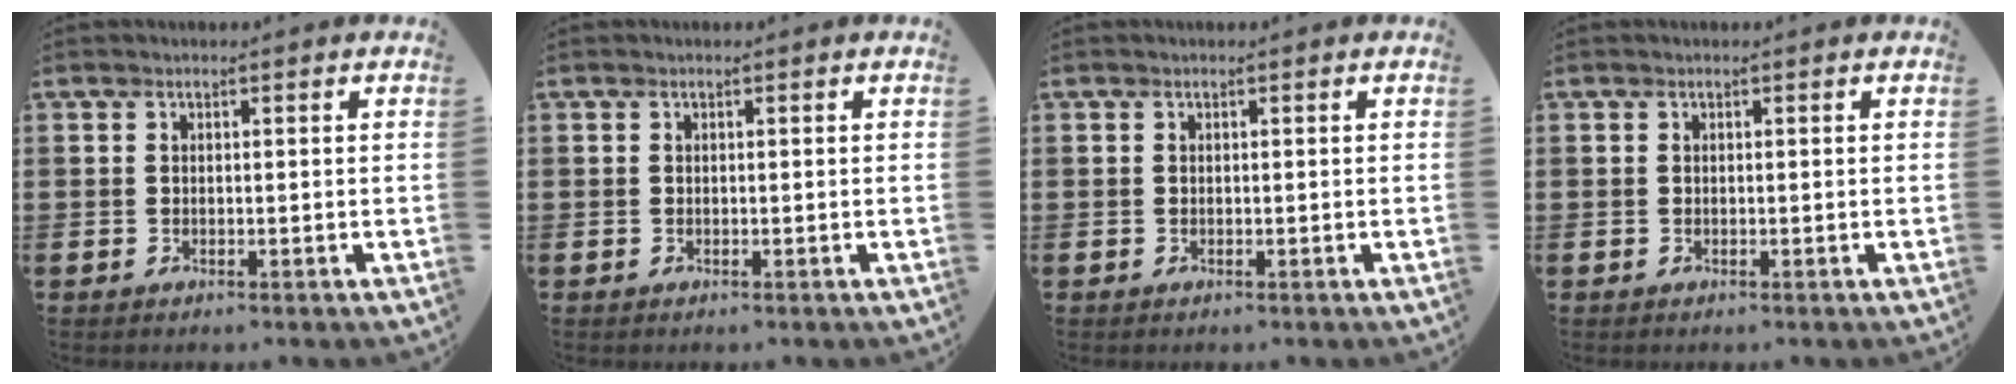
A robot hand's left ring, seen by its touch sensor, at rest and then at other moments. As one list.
[{"total": 0.0}, {"total": 0.0}, {"total": 0.0}]